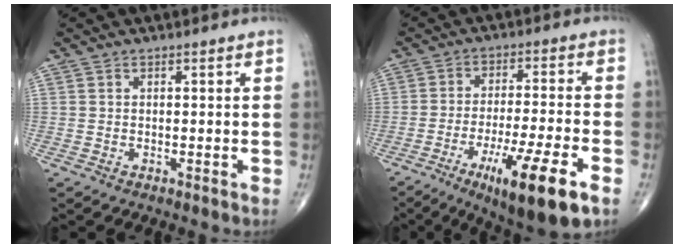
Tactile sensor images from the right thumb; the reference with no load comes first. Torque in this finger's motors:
{"motor_torque": [2.01, 1.64, 0.89, -0.94, 0.44]}